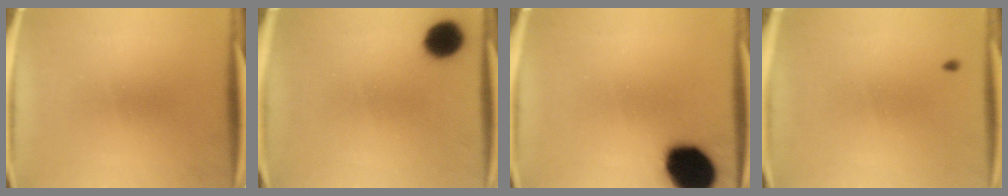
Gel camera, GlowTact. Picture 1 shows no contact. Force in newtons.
{"total": 9.5}
{"total": 17.9}
{"total": 0.9}